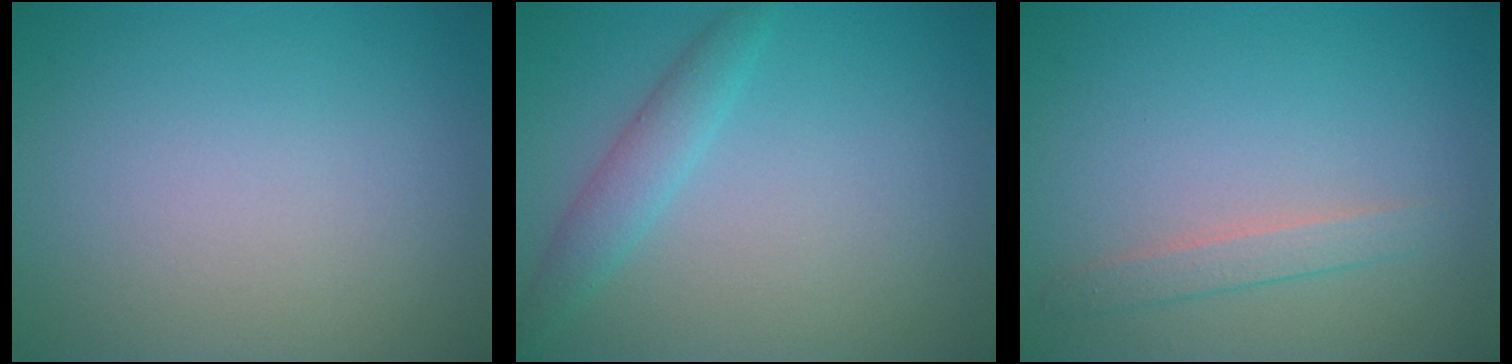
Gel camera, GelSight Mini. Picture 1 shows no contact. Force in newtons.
{"total": 2.3, "press": 2.3, "slide": 0.1}
{"total": 1.6, "press": 1.6, "slide": 0.0}